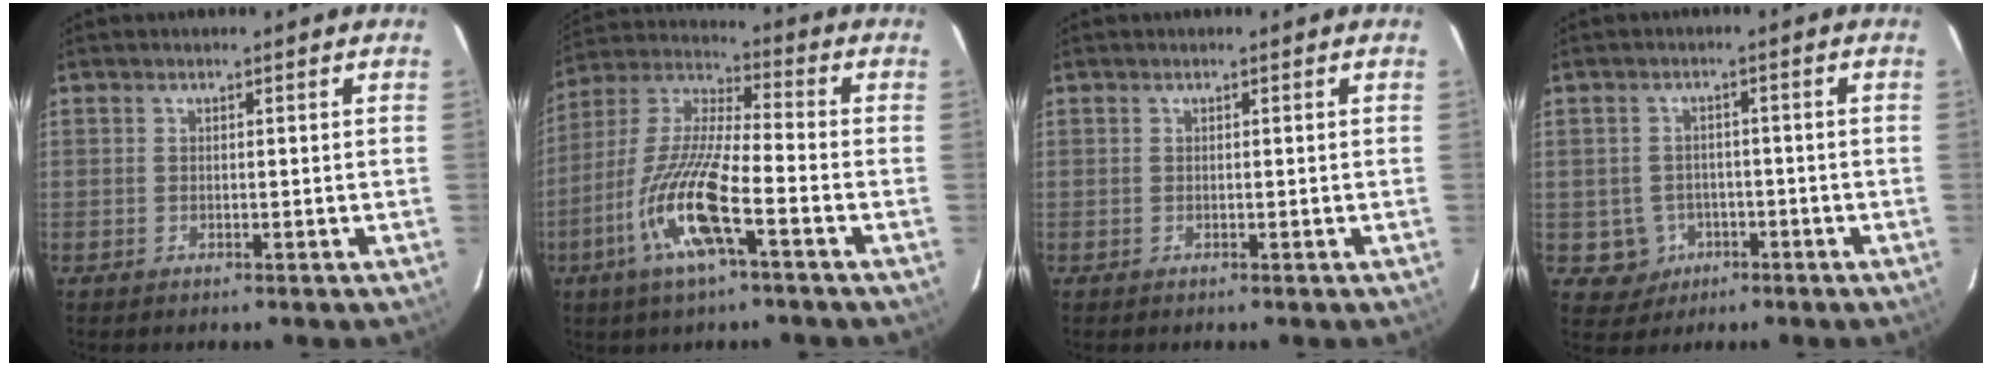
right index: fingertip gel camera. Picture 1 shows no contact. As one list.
[{"total": 14.5, "force": [-6.0, 2.1, 13.0], "torque": [-0.275, -0.007, -0.117]}, {"total": 0.0}, {"total": 4.9, "force": [-1.5, 4.7, 0.3], "torque": [0.000, 0.011, -0.015]}]